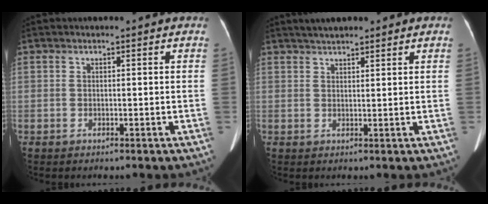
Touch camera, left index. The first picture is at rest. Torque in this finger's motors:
{"motor_torque": [0.27, -1.54, 0.21, 0.07]}